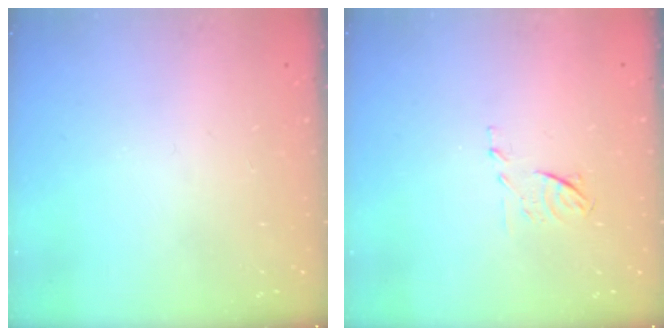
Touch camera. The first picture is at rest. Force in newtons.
{"total": 4.8, "press": 4.7, "slide": 0.9}